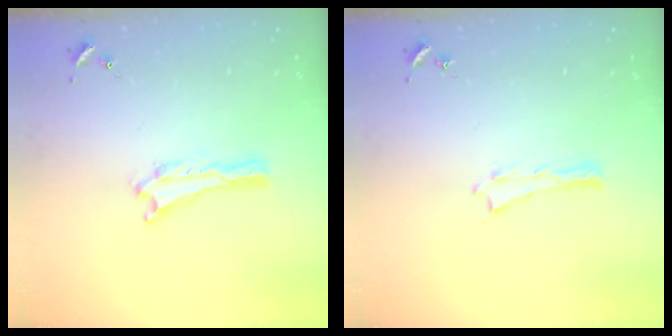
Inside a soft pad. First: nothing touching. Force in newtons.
{"total": 0.0}